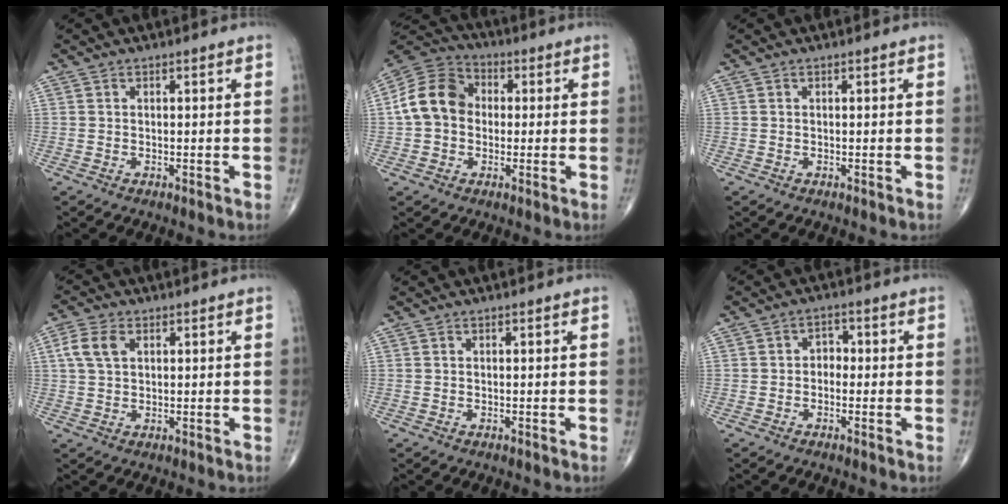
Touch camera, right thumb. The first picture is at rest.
{"total": 11.6, "force": [0.3, 9.3, 6.9], "torque": [-0.117, 0.032, -0.008]}
{"total": 0.0}
{"total": 5.1, "force": [1.6, 3.2, 3.6], "torque": [-0.081, 0.009, 0.030]}
{"total": 0.0}
{"total": 2.6, "force": [-0.4, 2.0, 1.5], "torque": [-0.006, 0.013, -0.017]}